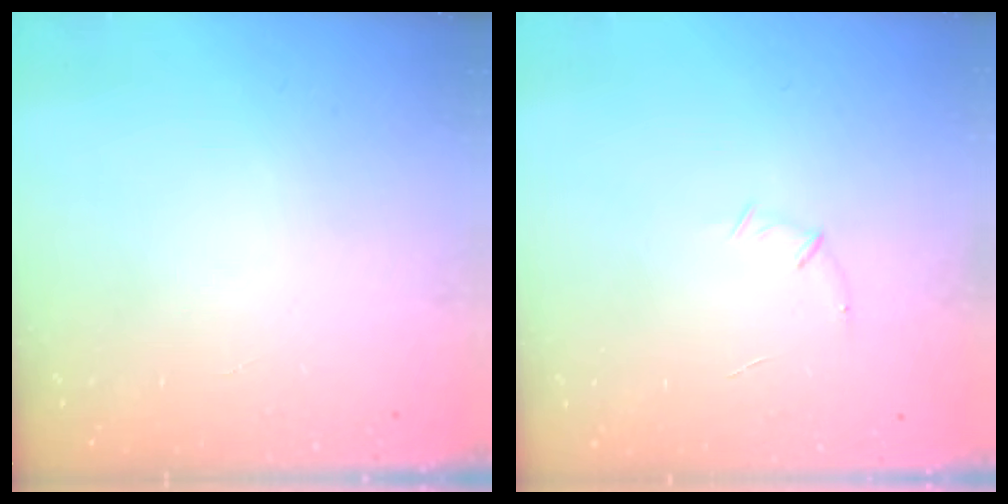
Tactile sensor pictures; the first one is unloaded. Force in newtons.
{"total": 5.2, "press": 5.0, "slide": 1.1}